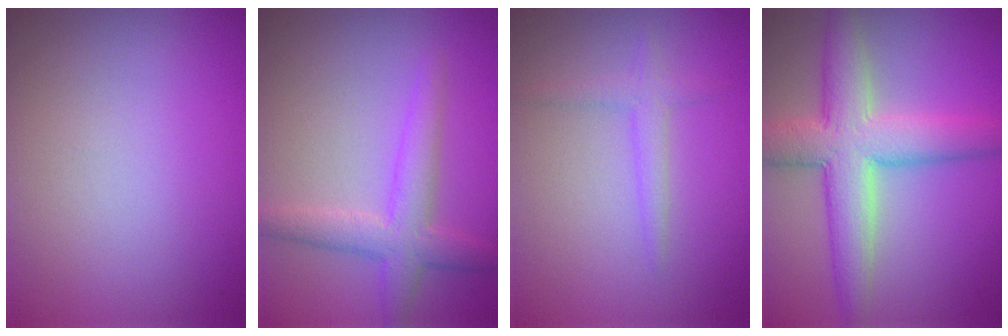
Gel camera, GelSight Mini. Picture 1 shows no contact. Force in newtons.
{"total": 3.7, "press": 3.7, "slide": 0.2}
{"total": 1.7, "press": 1.7, "slide": 0.1}
{"total": 7.1, "press": 7.1, "slide": 0.2}